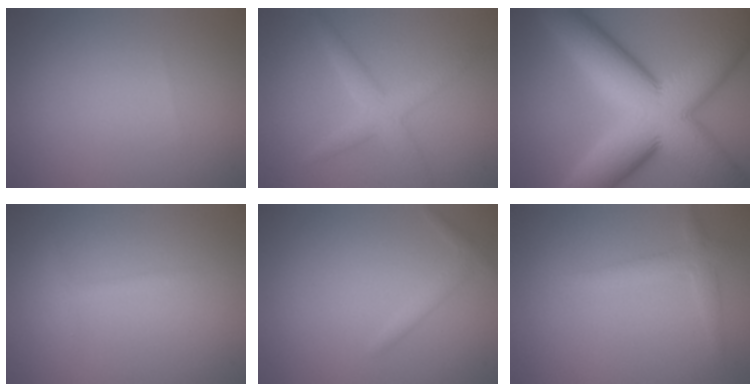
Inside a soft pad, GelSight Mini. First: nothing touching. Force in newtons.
{"total": 2.9, "press": 2.9, "slide": 0.0}
{"total": 16.4, "press": 16.4, "slide": 0.5}
{"total": 1.1, "press": 1.1, "slide": 0.0}
{"total": 1.1, "press": 1.1, "slide": 0.0}
{"total": 2.0, "press": 2.0, "slide": 0.2}